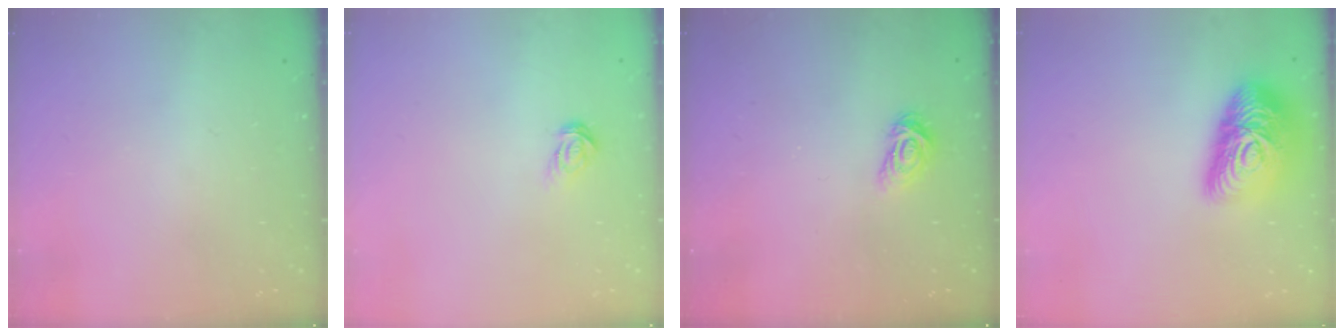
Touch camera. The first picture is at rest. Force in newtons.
{"total": 3.5, "press": 3.5, "slide": 0.3}
{"total": 3.9, "press": 3.9, "slide": 0.6}
{"total": 18.8, "press": 18.8, "slide": 1.2}